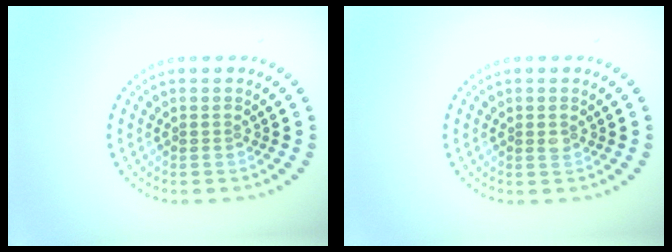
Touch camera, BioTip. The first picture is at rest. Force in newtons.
{"total": 0.5, "press": 0.4, "slide": 0.3}